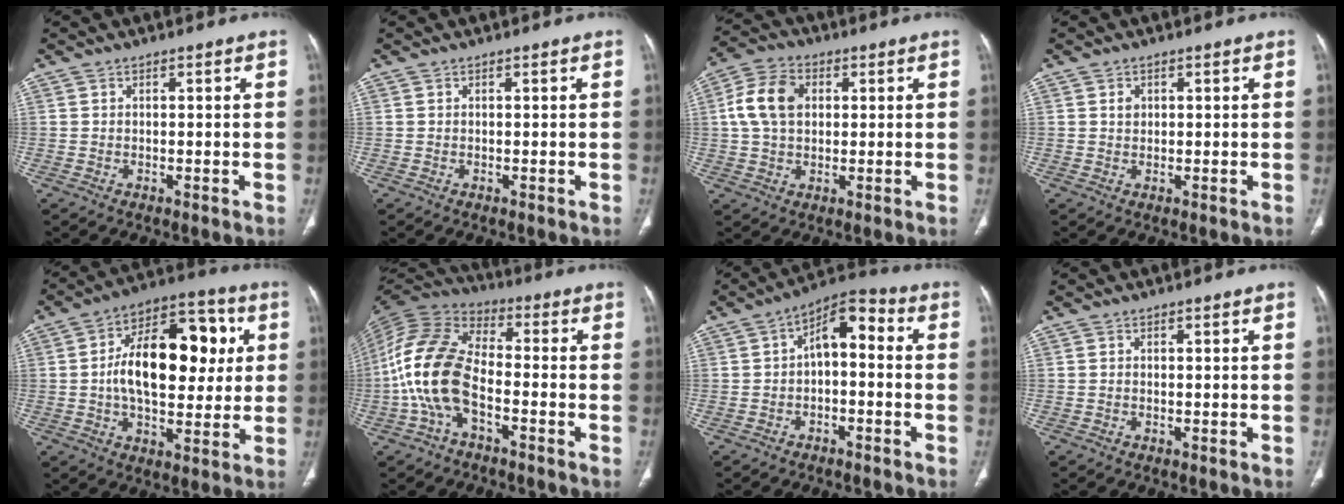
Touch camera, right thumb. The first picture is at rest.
{"total": 0.0}
{"total": 9.8, "force": [1.8, 6.8, 6.7], "torque": [-0.125, 0.015, 0.029]}
{"total": 1.4, "force": [0.5, 1.1, 0.7], "torque": [-0.006, 0.000, 0.008]}
{"total": 20.2, "force": [2.5, 11.3, 16.5], "torque": [-0.227, 0.020, 0.033]}
{"total": 15.1, "force": [-4.0, 8.1, 12.0], "torque": [-0.255, 0.036, -0.084]}
{"total": 8.2, "force": [-0.3, 4.5, 6.9], "torque": [-0.089, 0.041, -0.018]}
{"total": 0.0}